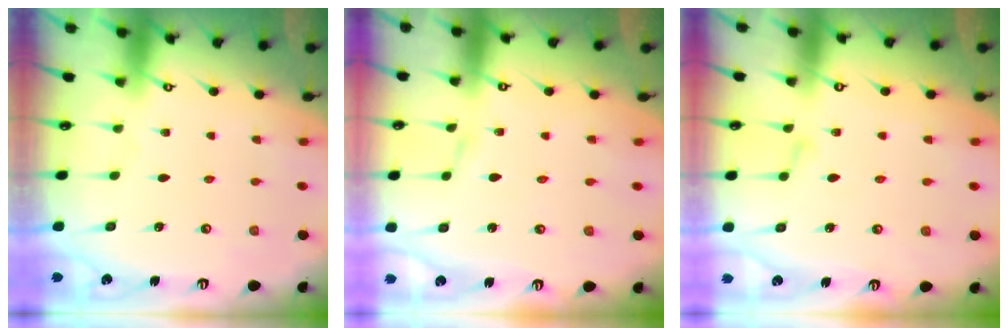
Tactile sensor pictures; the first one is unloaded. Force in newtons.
{"total": 2.3, "press": 2.3, "slide": 0.1}
{"total": 5.0, "press": 4.9, "slide": 0.5}